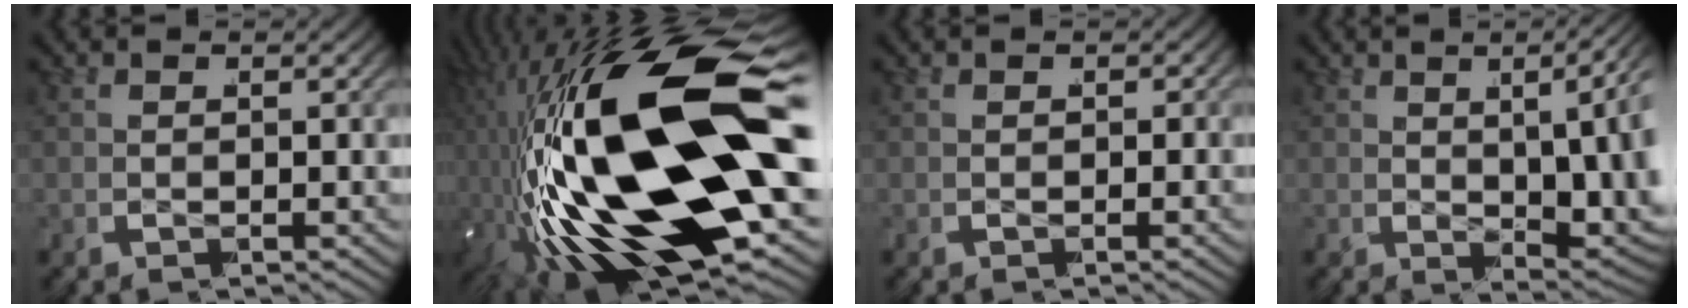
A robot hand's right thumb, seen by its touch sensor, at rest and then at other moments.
{"total": 27.8, "force": [-3.7, 12.1, 24.7], "torque": [-0.489, -0.028, -0.032]}
{"total": 0.9, "force": [-0.3, 0.7, 0.5], "torque": [-0.008, -0.006, -0.003]}
{"total": 8.5, "force": [-0.6, 3.5, 7.8], "torque": [-0.112, -0.005, 0.003]}